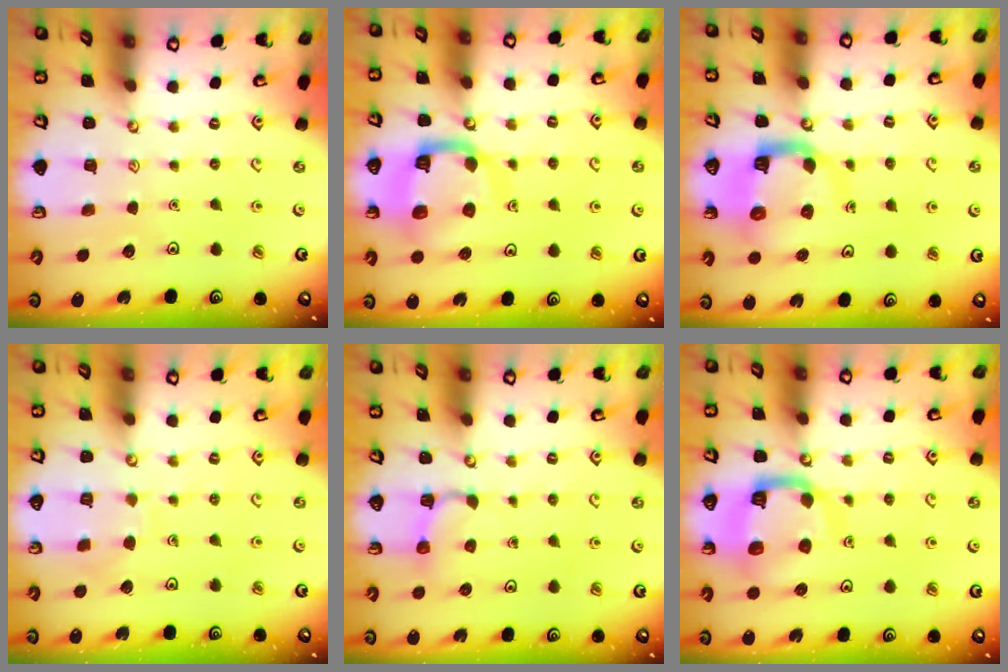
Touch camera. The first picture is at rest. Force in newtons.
{"total": 11.5, "press": 11.4, "slide": 1.4}
{"total": 10.0, "press": 9.9, "slide": 1.2}
{"total": 5.6, "press": 5.6, "slide": 0.3}
{"total": 3.0, "press": 2.9, "slide": 0.7}
{"total": 11.5, "press": 11.4, "slide": 1.4}